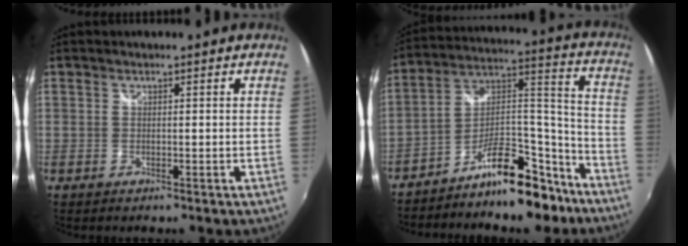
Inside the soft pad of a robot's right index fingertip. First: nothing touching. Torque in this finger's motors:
{"motor_torque": [1.06, -1.08, 0.35, 0.04]}